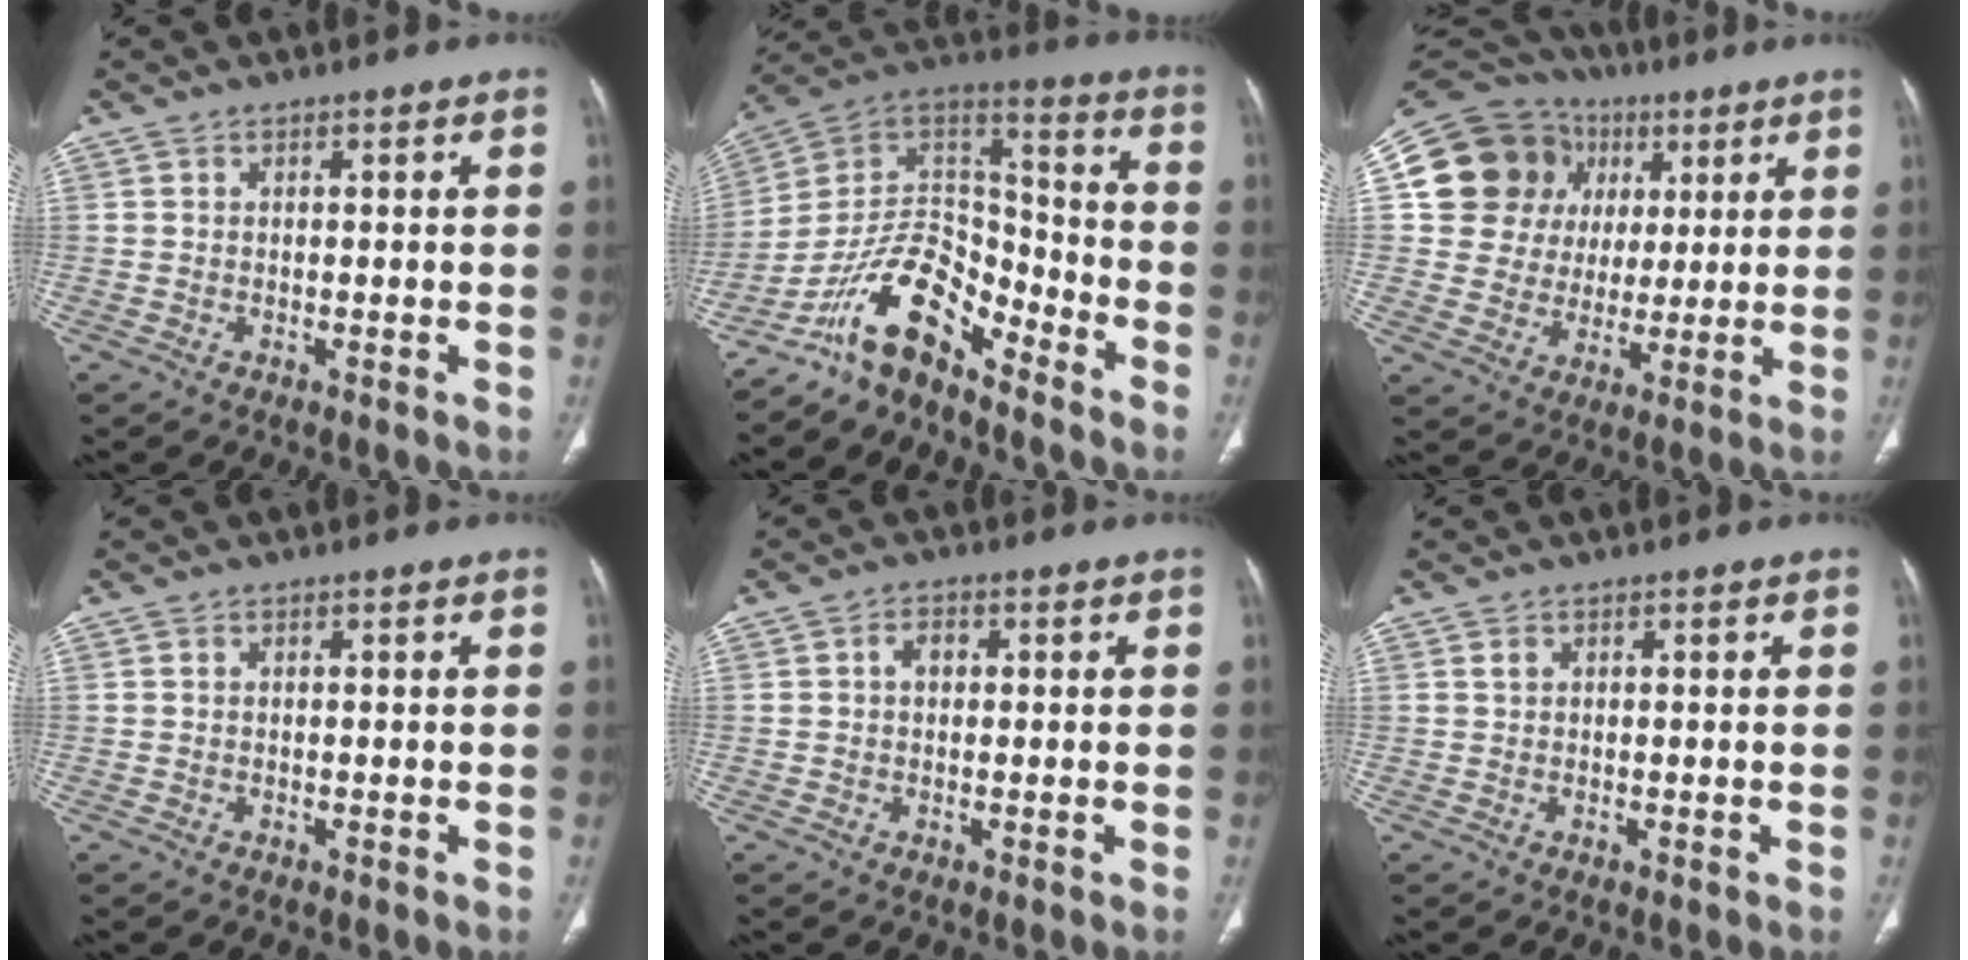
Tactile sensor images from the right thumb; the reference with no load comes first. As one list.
[{"total": 13.4, "force": [-10.4, 5.3, 6.5], "torque": [-0.100, 0.107, -0.198]}, {"total": 18.6, "force": [5.3, 16.5, 6.7], "torque": [-0.089, 0.032, 0.103]}, {"total": 0.0}, {"total": 2.2, "force": [0.3, 1.5, 1.6], "torque": [-0.022, 0.008, 0.002]}, {"total": 0.7, "force": [0.2, 0.2, 0.7], "torque": [-0.013, 0.000, 0.005]}]